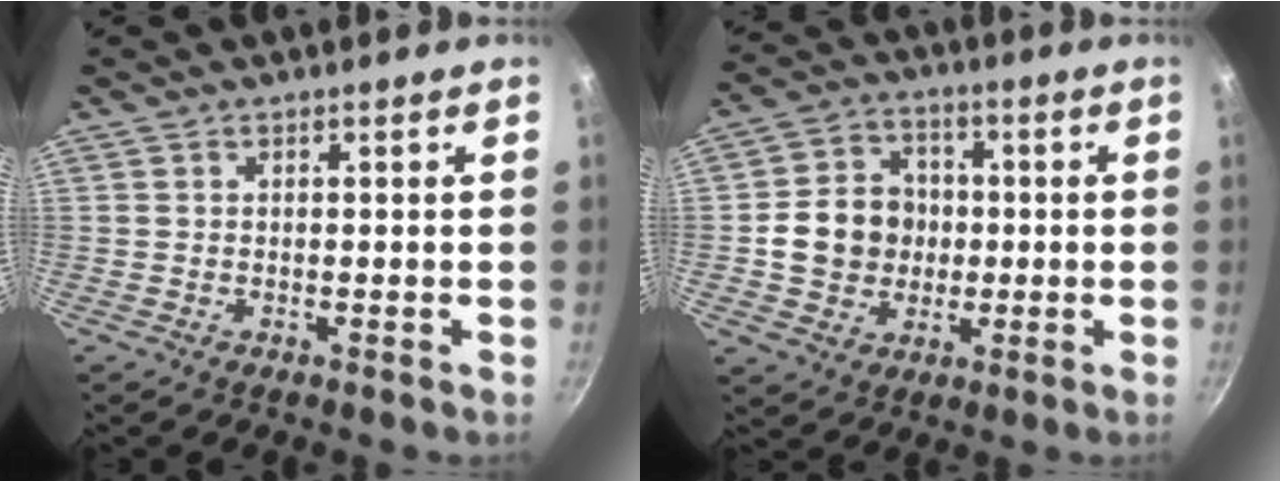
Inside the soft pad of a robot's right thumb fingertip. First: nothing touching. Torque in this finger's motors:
{"motor_torque": [1.17, 1.91, 0.84, -0.85, -0.01]}